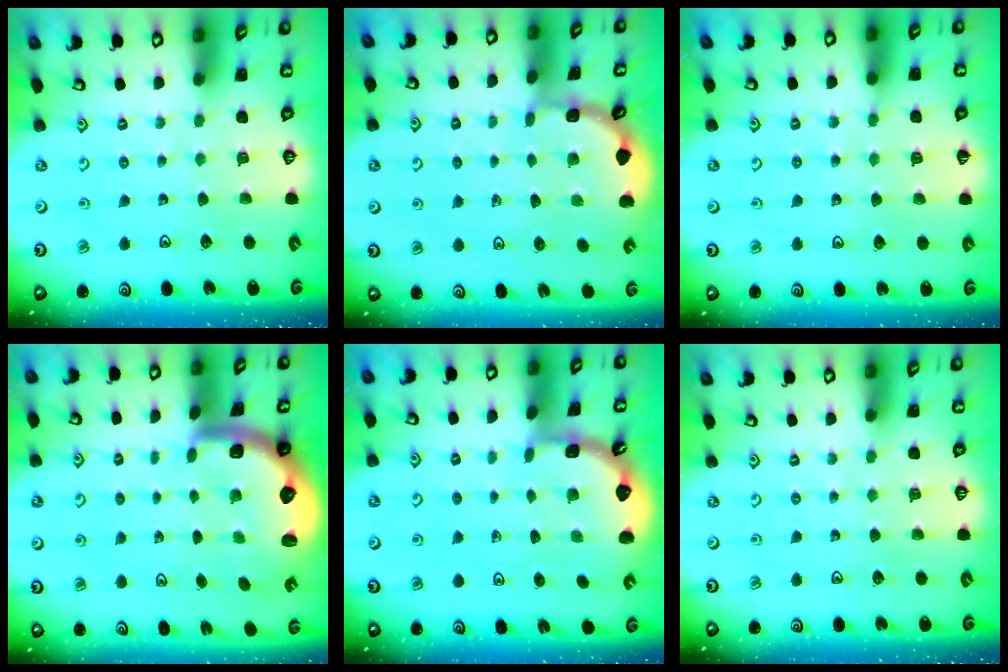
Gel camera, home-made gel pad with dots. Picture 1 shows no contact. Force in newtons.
{"total": 1.6, "press": 1.6, "slide": 0.1}
{"total": 3.4, "press": 3.4, "slide": 0.5}
{"total": 2.9, "press": 2.6, "slide": 1.4}
{"total": 1.3, "press": 1.3, "slide": 0.1}
{"total": 0.0}